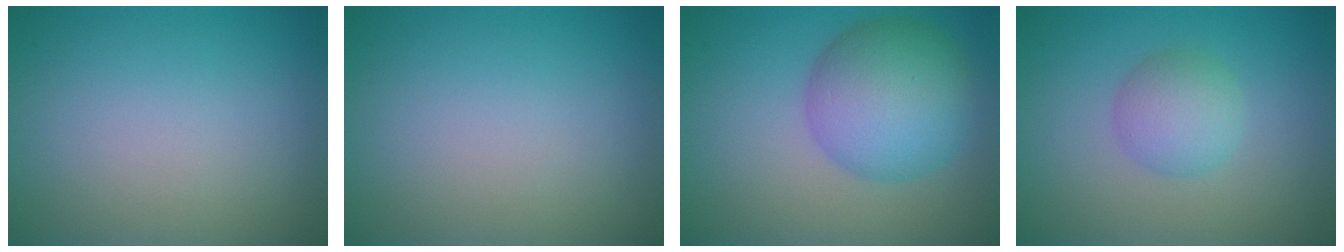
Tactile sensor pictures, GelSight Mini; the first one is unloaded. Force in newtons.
{"total": 0.0}
{"total": 7.7, "press": 7.7, "slide": 0.3}
{"total": 3.0, "press": 3.0, "slide": 0.1}